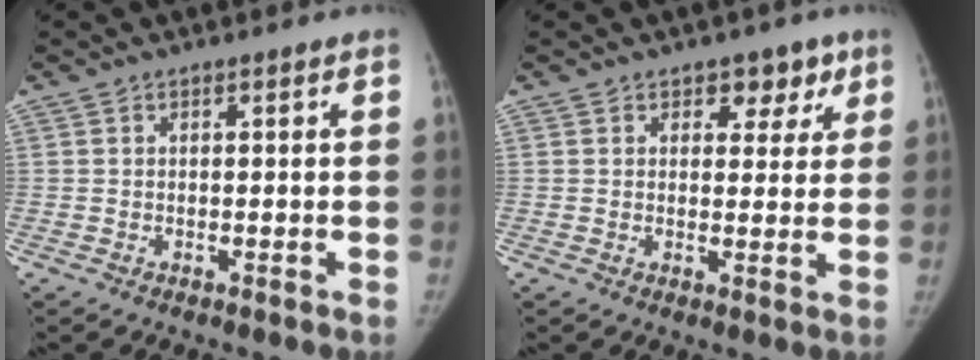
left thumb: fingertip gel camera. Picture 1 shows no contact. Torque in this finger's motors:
{"motor_torque": [-0.12, 0.06, 0.38, -0.02, -0.01]}